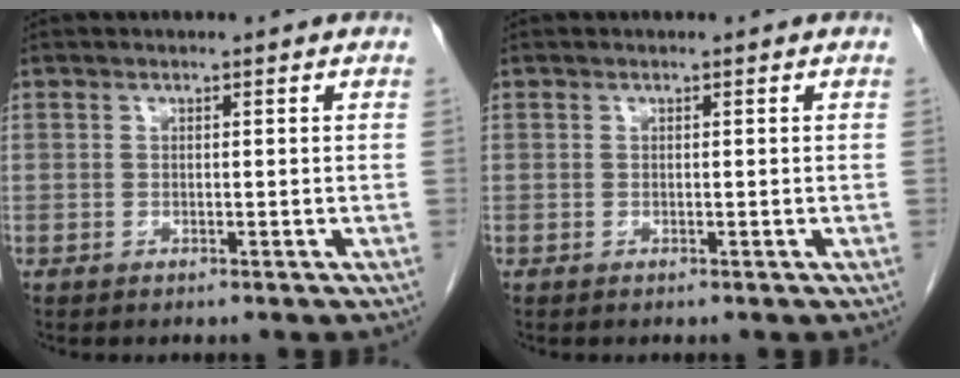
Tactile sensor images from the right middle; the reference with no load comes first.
{"total": 0.0}